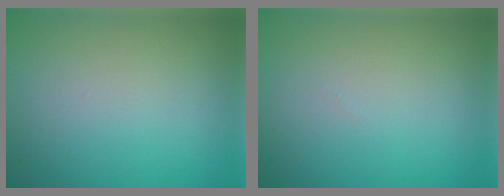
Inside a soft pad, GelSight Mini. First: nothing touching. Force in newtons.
{"total": 0.0}